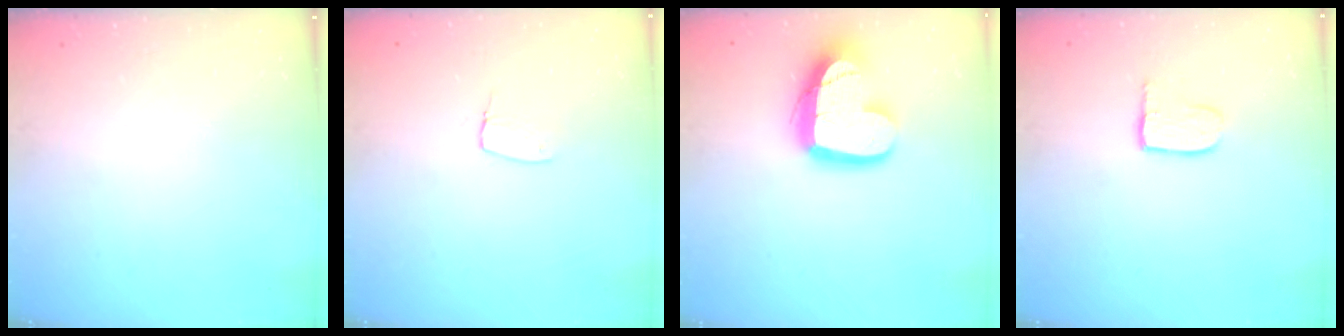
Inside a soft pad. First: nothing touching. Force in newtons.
{"total": 5.6, "press": 5.5, "slide": 0.4}
{"total": 16.4, "press": 16.3, "slide": 1.4}
{"total": 5.7, "press": 5.7, "slide": 0.5}